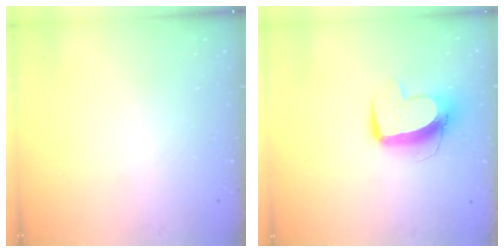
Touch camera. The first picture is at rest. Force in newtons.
{"total": 11.1, "press": 11.0, "slide": 1.4}